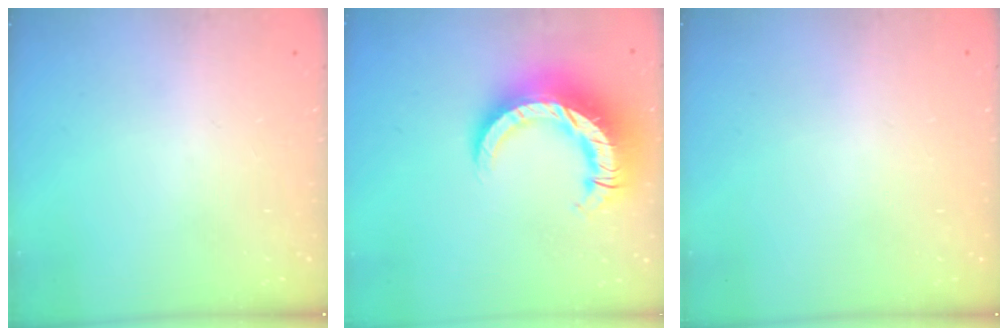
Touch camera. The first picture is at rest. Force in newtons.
{"total": 15.7, "press": 15.6, "slide": 1.7}
{"total": 2.5, "press": 2.5, "slide": 0.2}